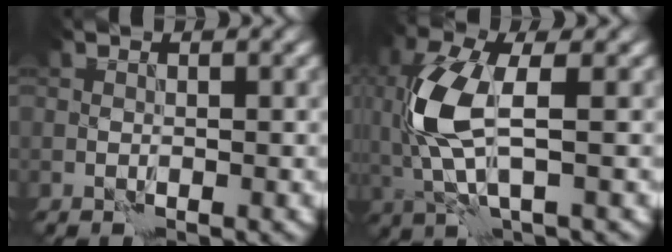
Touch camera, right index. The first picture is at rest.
{"total": 6.5, "force": [0.5, 2.5, 5.9], "torque": [-0.156, -0.001, 0.008]}